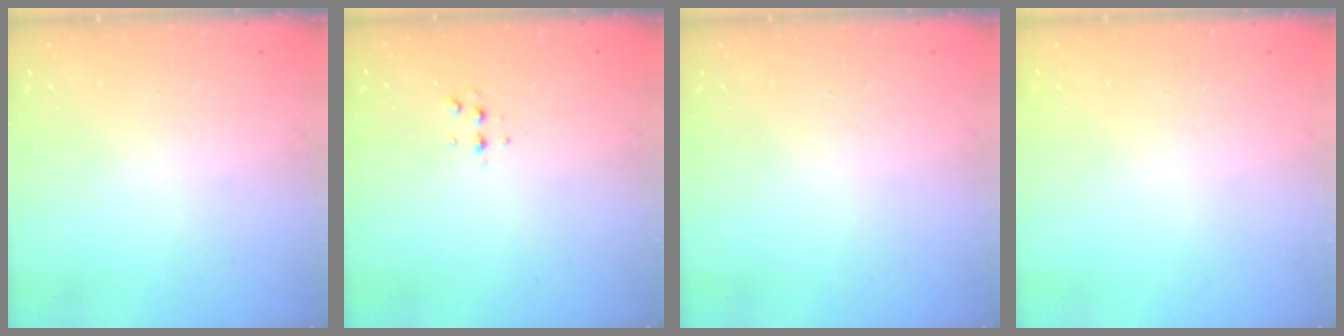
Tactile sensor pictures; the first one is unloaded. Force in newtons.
{"total": 4.0, "press": 3.9, "slide": 0.9}
{"total": 0.0}
{"total": 0.0}